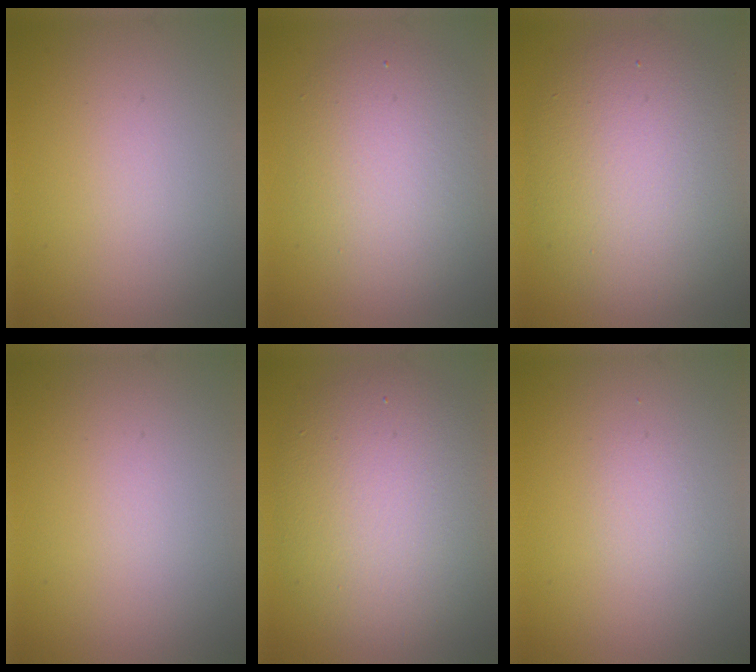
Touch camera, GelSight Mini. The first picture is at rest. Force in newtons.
{"total": 5.4, "press": 5.3, "slide": 0.4}
{"total": 8.7, "press": 8.7, "slide": 0.3}
{"total": 0.0}
{"total": 8.8, "press": 8.8, "slide": 0.7}
{"total": 0.8, "press": 0.8, "slide": 0.0}